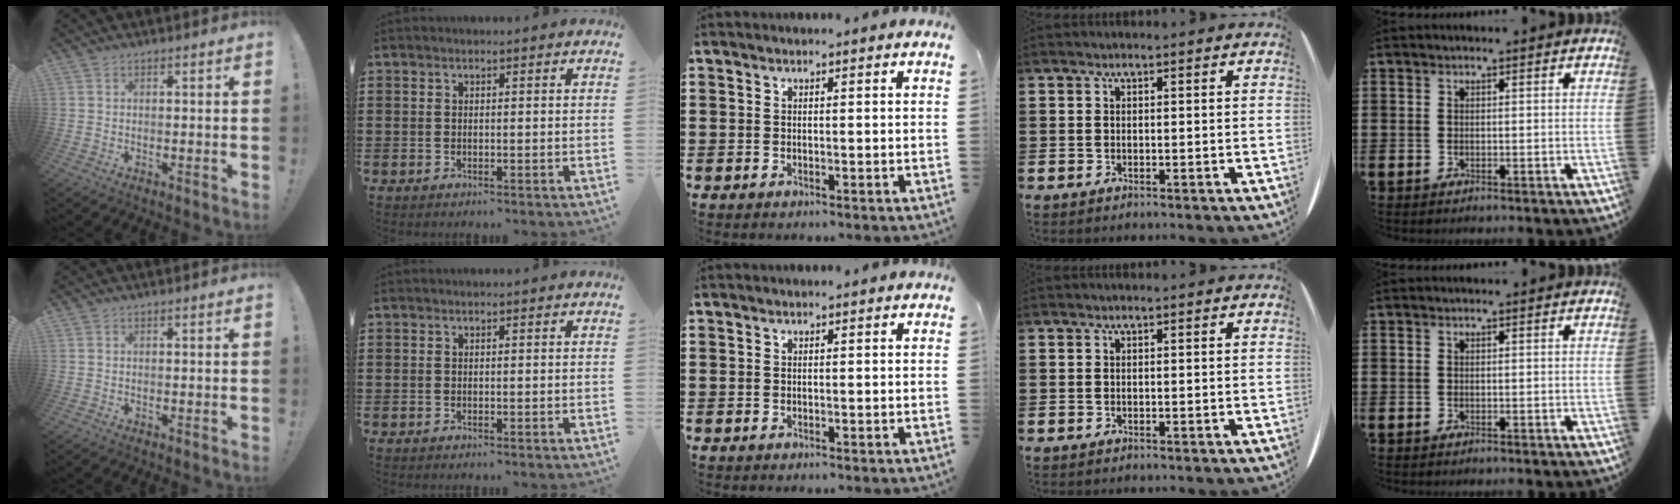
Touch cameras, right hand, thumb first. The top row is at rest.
{}